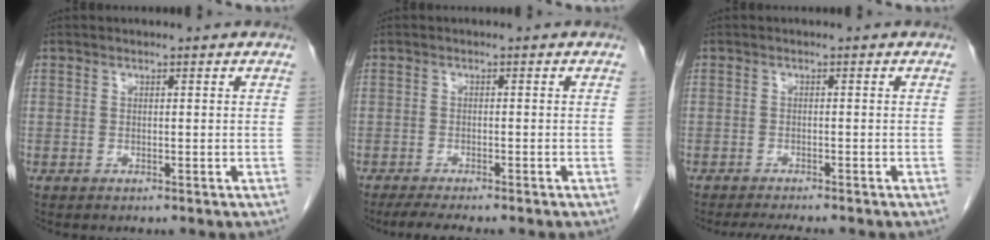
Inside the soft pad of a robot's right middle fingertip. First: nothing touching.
{"total": 5.0, "force": [-4.1, 0.2, 2.8], "torque": [-0.045, -0.013, -0.062]}
{"total": 4.6, "force": [-4.1, 0.4, 2.1], "torque": [-0.030, -0.013, -0.060]}